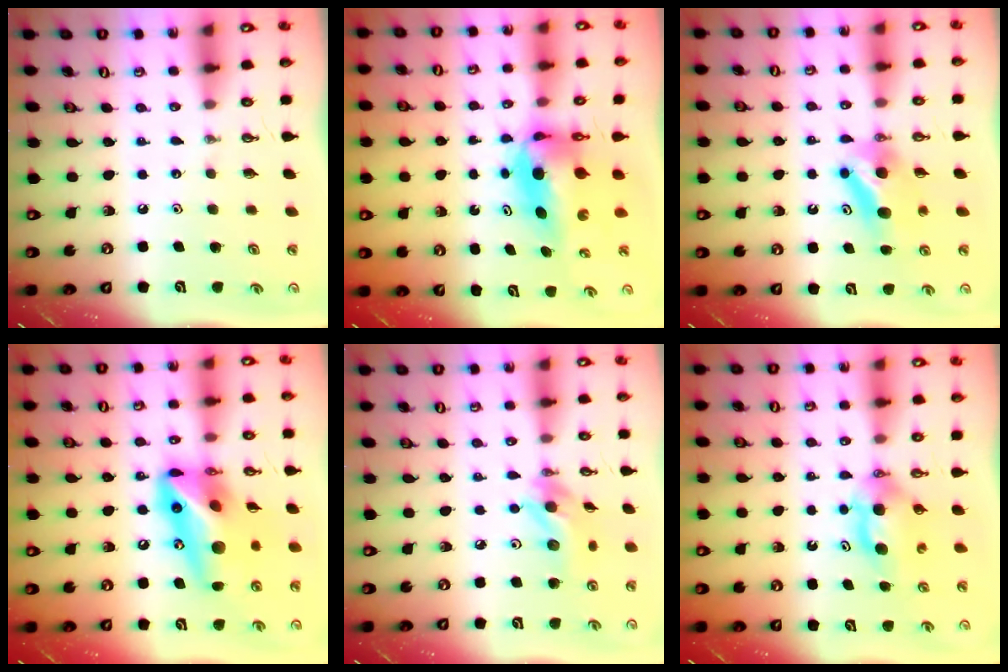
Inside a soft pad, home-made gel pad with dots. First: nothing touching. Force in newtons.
{"total": 10.2, "press": 6.6, "slide": 7.7}
{"total": 6.5, "press": 6.3, "slide": 1.6}
{"total": 18.0, "press": 17.8, "slide": 2.9}
{"total": 13.3, "press": 12.2, "slide": 5.5}
{"total": 5.8, "press": 5.6, "slide": 1.2}